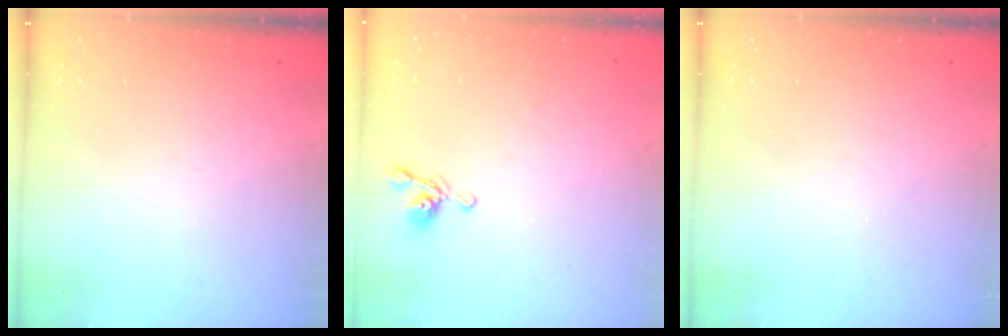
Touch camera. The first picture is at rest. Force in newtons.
{"total": 4.3, "press": 4.3, "slide": 0.2}
{"total": 0.0}